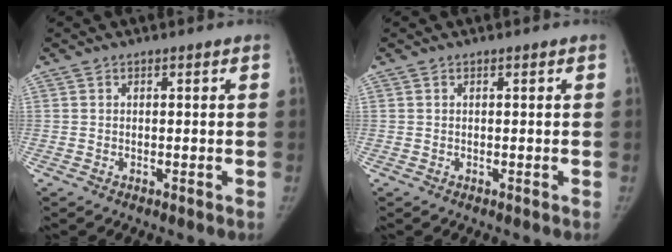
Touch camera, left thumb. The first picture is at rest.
{"total": 0.0}